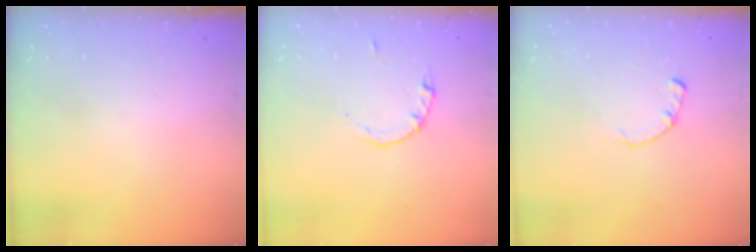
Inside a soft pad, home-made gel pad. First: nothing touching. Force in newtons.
{"total": 2.2, "press": 2.1, "slide": 0.3}
{"total": 0.8, "press": 0.8, "slide": 0.2}